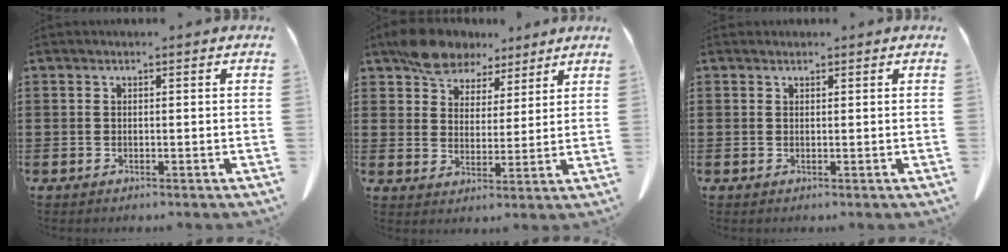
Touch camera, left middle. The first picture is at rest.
{"total": 7.2, "force": [6.1, 3.6, 1.5], "torque": [-0.059, -0.004, 0.118]}
{"total": 0.7, "force": [0.7, 0.3, 0.1], "torque": [-0.003, 0.001, 0.014]}